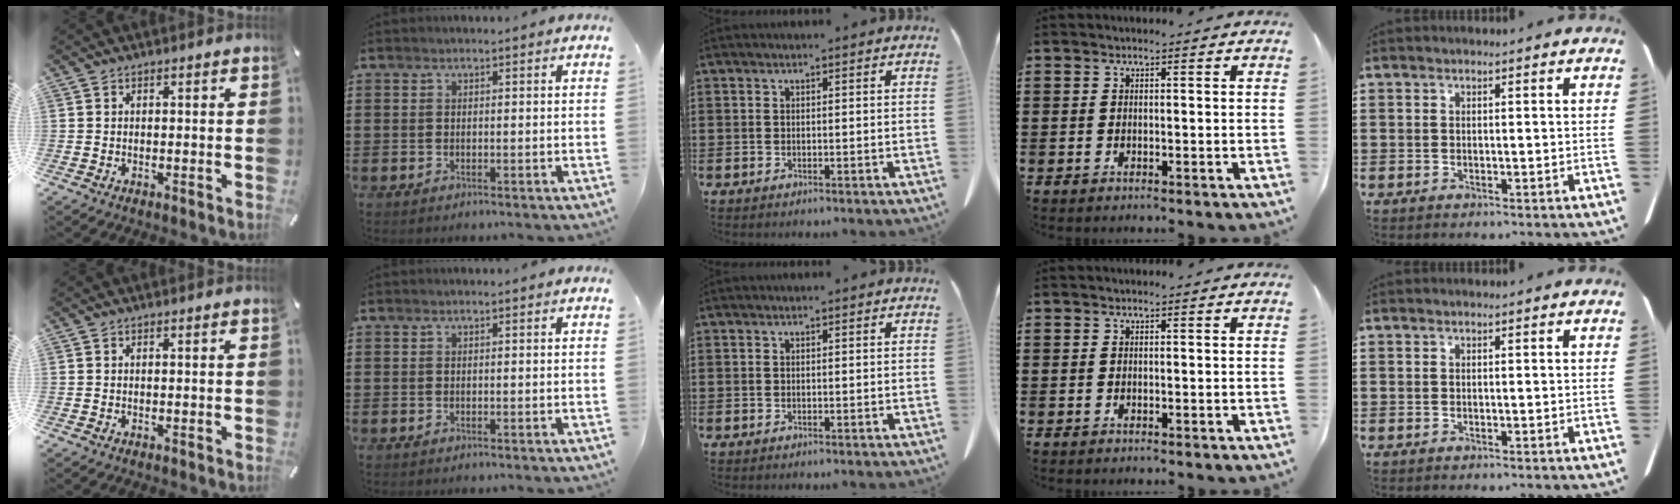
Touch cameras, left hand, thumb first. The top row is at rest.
{}